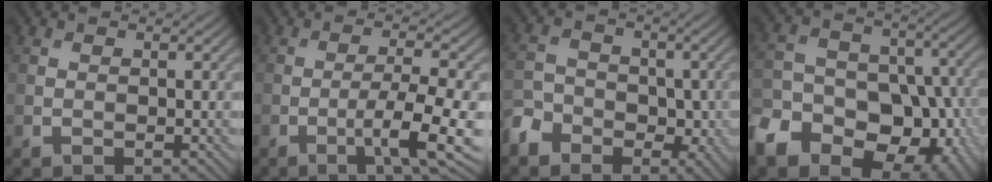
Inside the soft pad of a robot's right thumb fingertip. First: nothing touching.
{"total": 7.2, "force": [-2.5, 1.0, 6.6], "torque": [-0.115, 0.002, -0.045]}
{"total": 5.6, "force": [-3.2, 4.1, 2.1], "torque": [-0.038, -0.001, -0.071]}
{"total": 16.9, "force": [-8.4, 11.8, 8.7], "torque": [-0.203, -0.037, -0.125]}